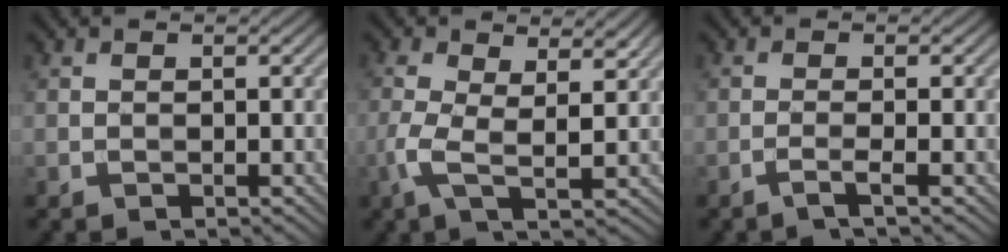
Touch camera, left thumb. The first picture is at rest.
{"total": 5.7, "force": [0.4, 2.1, 5.2], "torque": [-0.128, -0.001, 0.002]}
{"total": 1.9, "force": [-1.0, 0.1, 1.6], "torque": [-0.023, 0.007, -0.032]}